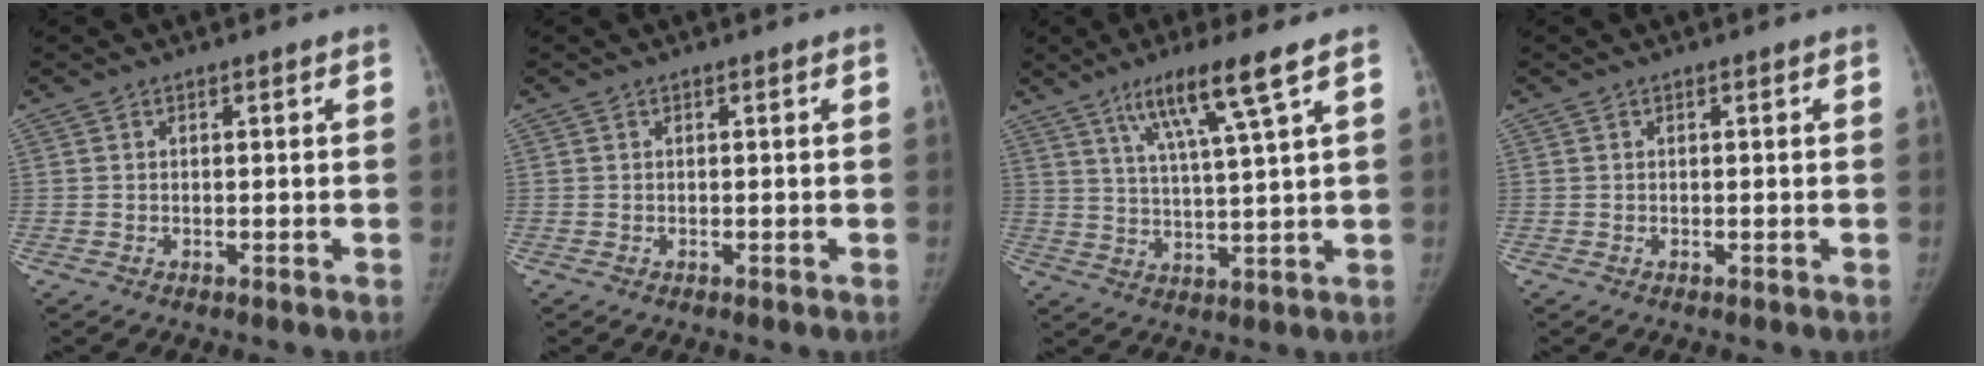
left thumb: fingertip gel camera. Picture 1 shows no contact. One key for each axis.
{"total": 0.0}
{"total": 10.5, "fx": 5.9, "fy": -0.3, "fz": 8.7, "tx": -0.158, "ty": -0.022, "tz": 0.109}
{"total": 0.0}